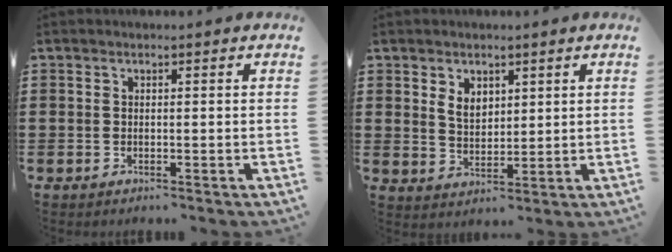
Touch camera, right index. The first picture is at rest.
{"total": 3.6, "force": [1.8, 2.4, 1.9], "torque": [-0.037, 0.006, 0.032]}